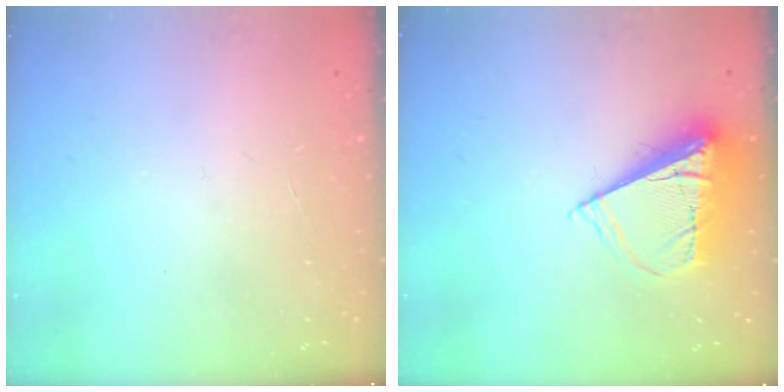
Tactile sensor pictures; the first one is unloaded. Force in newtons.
{"total": 9.3, "press": 9.3, "slide": 1.1}